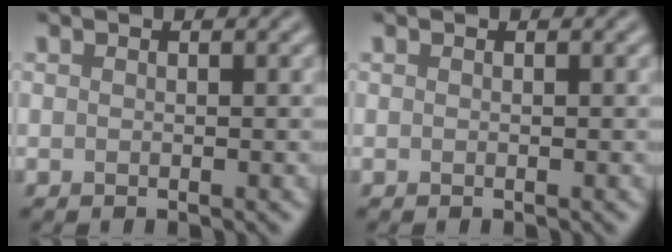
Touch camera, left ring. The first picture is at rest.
{"total": 0.0}